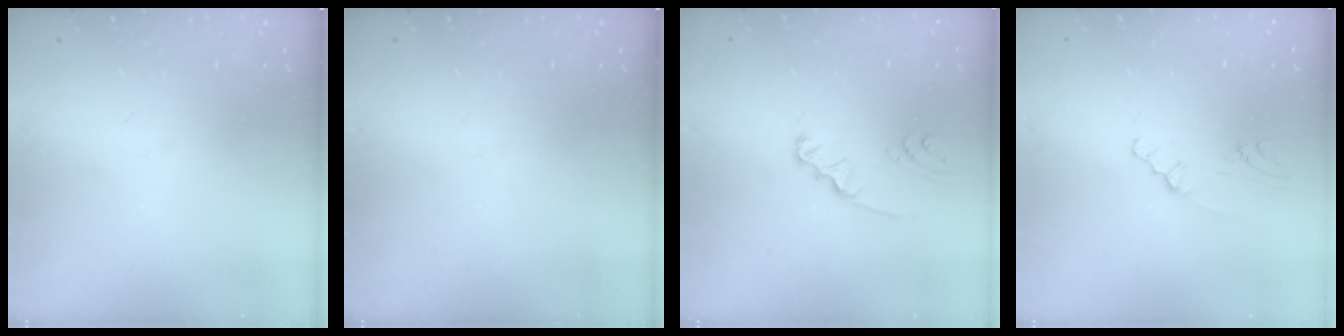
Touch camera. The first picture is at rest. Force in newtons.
{"total": 0.0}
{"total": 2.4, "press": 2.4, "slide": 0.3}
{"total": 1.4, "press": 1.3, "slide": 0.4}